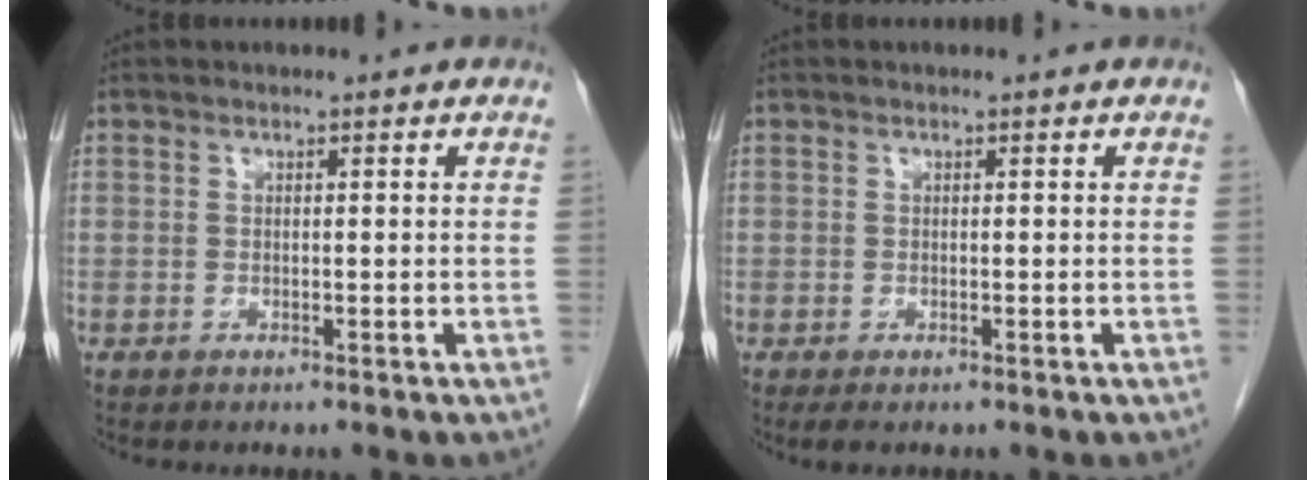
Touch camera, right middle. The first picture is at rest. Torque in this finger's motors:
{"motor_torque": [0.48, -0.51, -0.02, 0.02]}